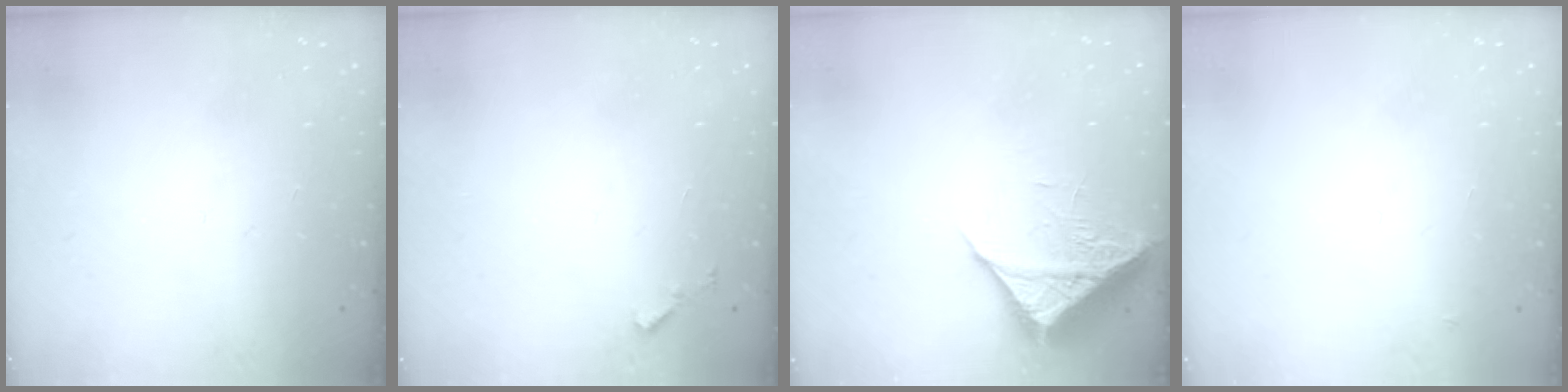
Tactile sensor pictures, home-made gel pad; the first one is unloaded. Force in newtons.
{"total": 3.3, "press": 3.3, "slide": 0.3}
{"total": 7.3, "press": 7.2, "slide": 0.3}
{"total": 2.6, "press": 2.6, "slide": 0.2}